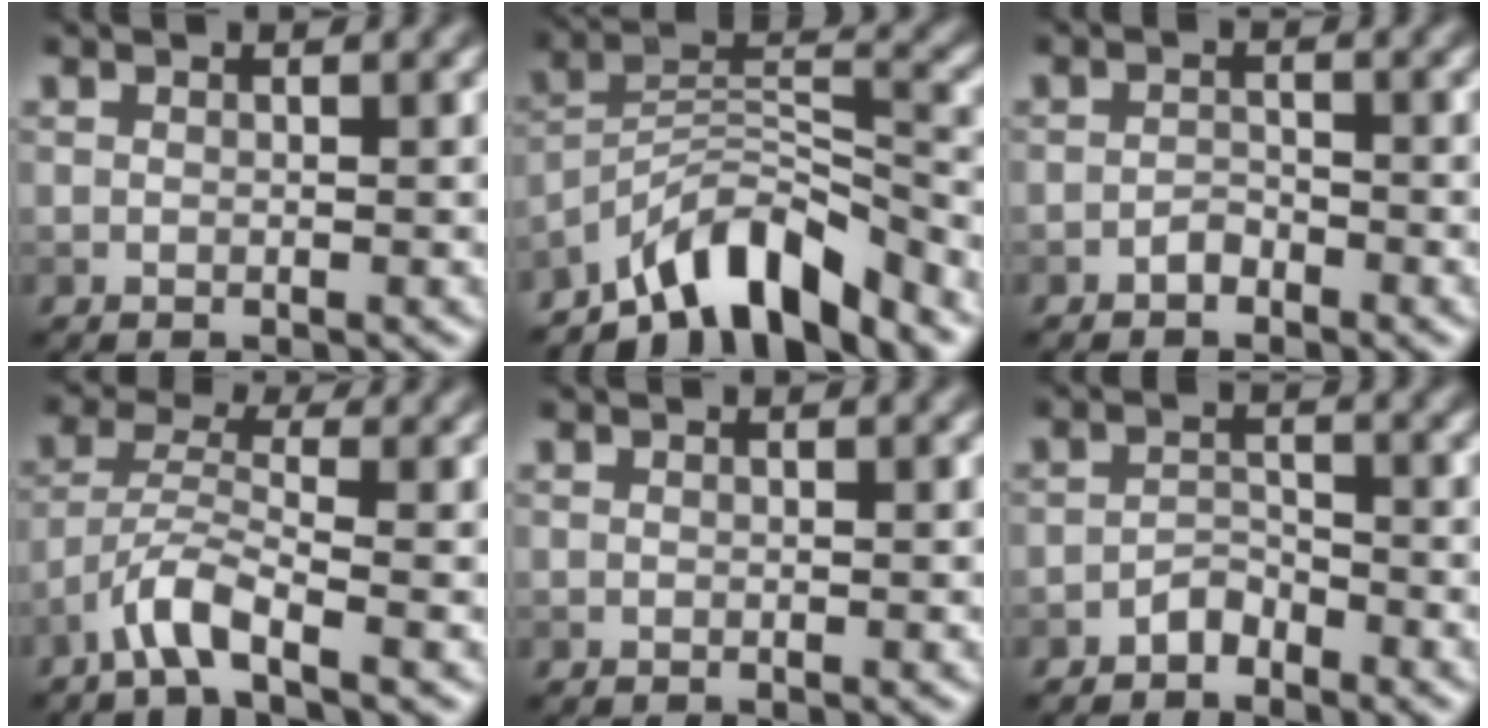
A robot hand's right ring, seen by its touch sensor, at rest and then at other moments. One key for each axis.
{"total": 7.6, "fx": -6.3, "fy": 1.9, "fz": 3.9, "tx": -0.054, "ty": 0.005, "tz": -0.122}
{"total": 1.1, "fx": -0.8, "fy": 0.6, "fz": 0.4, "tx": -0.006, "ty": 0.003, "tz": -0.017}
{"total": 3.3, "fx": -2.1, "fy": 0.7, "fz": 2.4, "tx": -0.051, "ty": 0.007, "tz": -0.053}
{"total": 0.0}
{"total": 1.6, "fx": -1.4, "fy": 0.7, "fz": 0.5, "tx": -0.006, "ty": 0.008, "tz": -0.028}